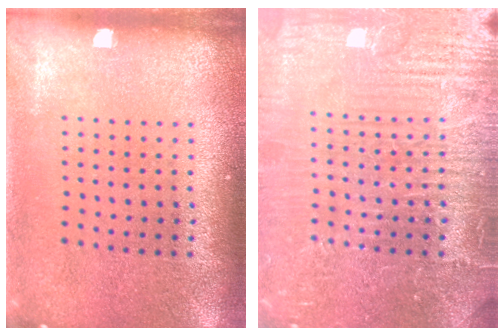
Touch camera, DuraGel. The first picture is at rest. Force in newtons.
{"total": 7.5, "press": 7.5, "slide": 0.9}